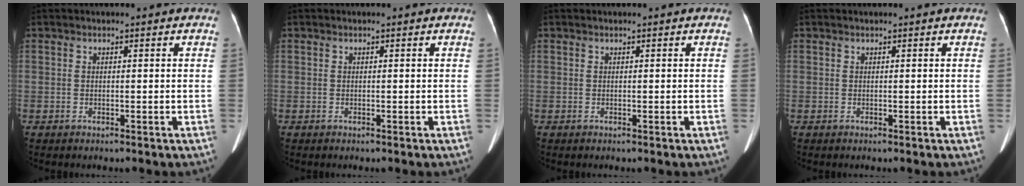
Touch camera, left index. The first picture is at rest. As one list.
[{"total": 0.0}, {"total": 0.0}, {"total": 0.6, "force": [0.5, 0.0, 0.2], "torque": [-0.005, 0.012, 0.011]}]